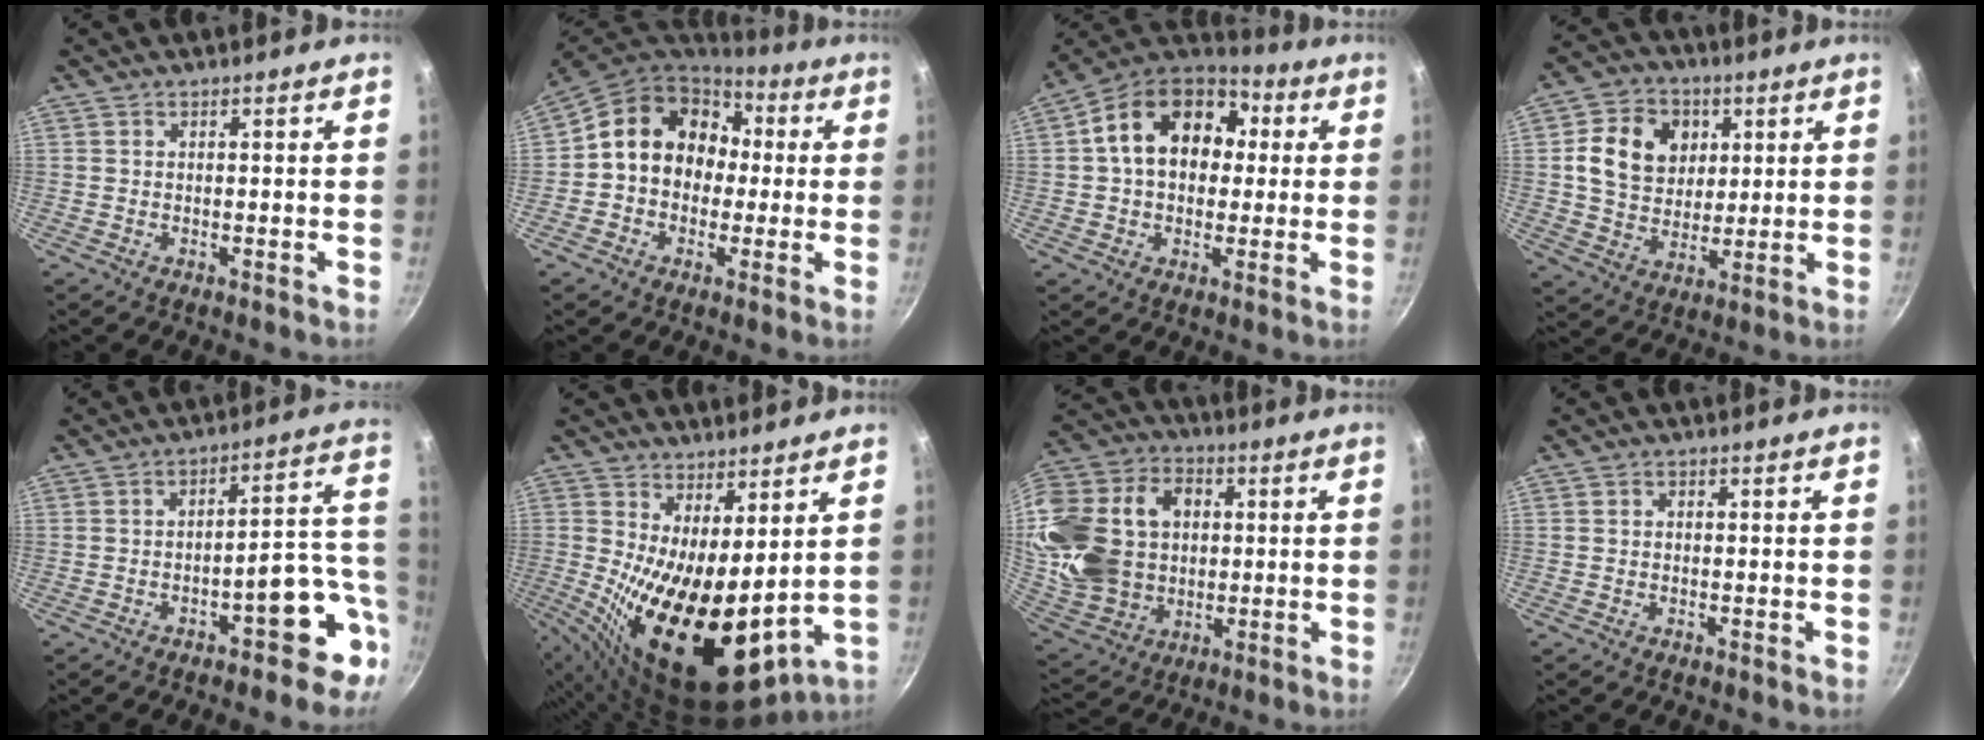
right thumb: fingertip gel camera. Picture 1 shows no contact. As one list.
[{"total": 15.6, "force": [1.2, 13.0, 8.5], "torque": [-0.106, 0.046, 0.005]}, {"total": 18.0, "force": [3.1, 13.1, 11.9], "torque": [-0.170, 0.034, 0.035]}, {"total": 13.3, "force": [3.4, 10.7, 7.2], "torque": [-0.097, -0.001, 0.055]}, {"total": 11.6, "force": [-5.0, 4.9, 9.2], "torque": [-0.046, 0.060, -0.062]}, {"total": 16.8, "force": [2.5, 7.4, 14.9], "torque": [-0.218, -0.047, 0.060]}, {"total": 27.0, "force": [2.5, 20.6, 17.3], "torque": [-0.347, 0.026, 0.057]}, {"total": 0.7, "force": [-0.1, 0.6, 0.3], "torque": [-0.006, 0.004, -0.002]}]